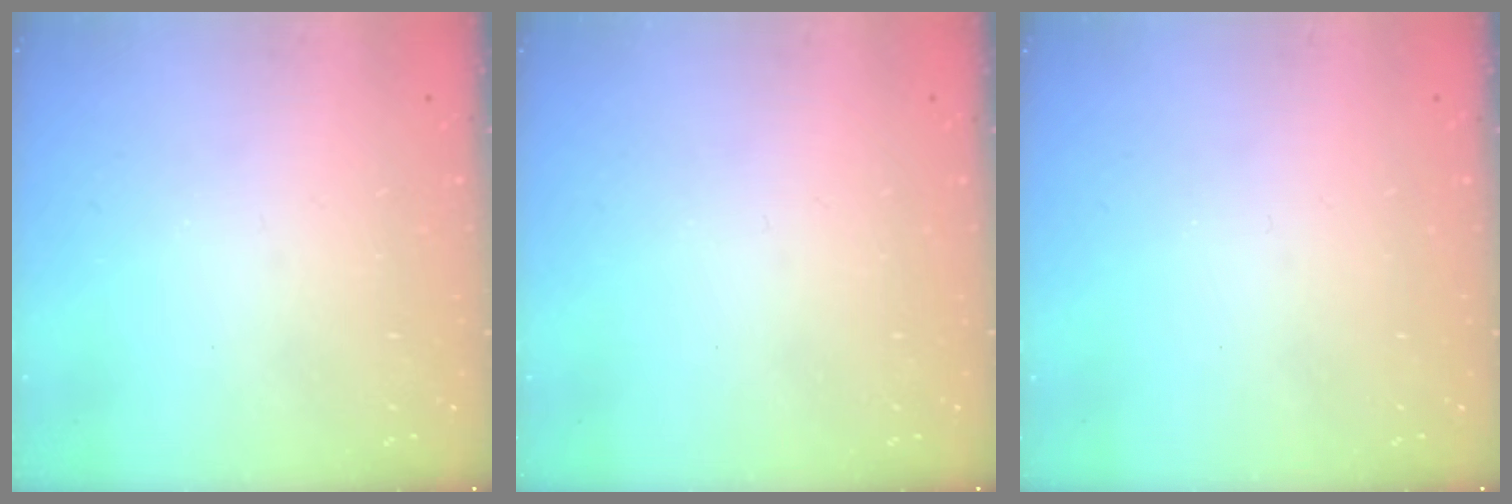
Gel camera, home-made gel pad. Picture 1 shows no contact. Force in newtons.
{"total": 0.0}
{"total": 0.0}